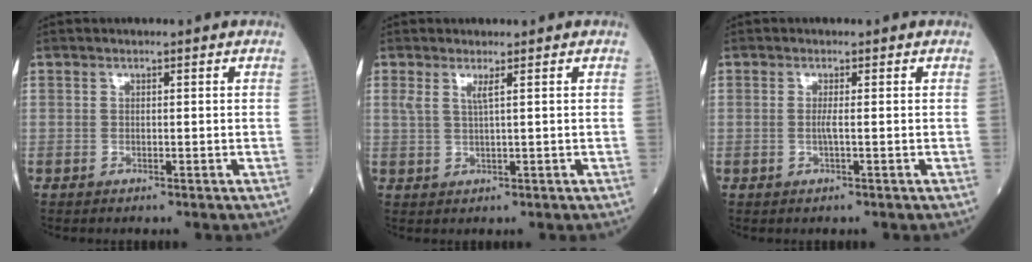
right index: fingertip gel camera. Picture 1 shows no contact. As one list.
[{"total": 1.8, "force": [0.9, -0.2, 1.6], "torque": [-0.040, 0.000, 0.019]}, {"total": 1.1, "force": [-0.2, -0.3, 1.0], "torque": [-0.023, -0.001, -0.006]}]